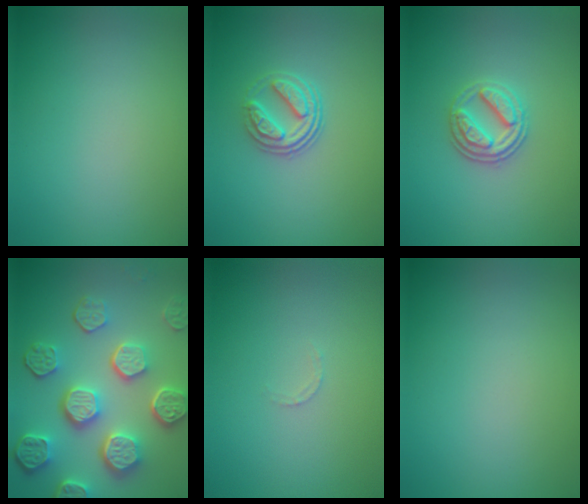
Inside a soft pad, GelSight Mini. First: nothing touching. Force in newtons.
{"total": 3.1, "press": 2.6, "slide": 1.7}
{"total": 3.1, "press": 2.7, "slide": 1.5}
{"total": 8.1, "press": 6.1, "slide": 5.3}
{"total": 0.7, "press": 0.6, "slide": 0.3}
{"total": 0.0}